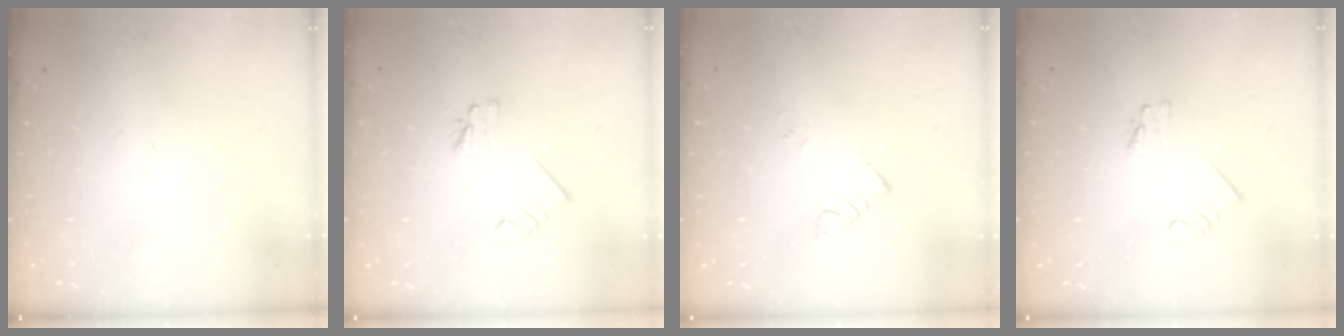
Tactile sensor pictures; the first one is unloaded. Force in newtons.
{"total": 2.3, "press": 2.3, "slide": 0.1}
{"total": 4.4, "press": 4.4, "slide": 0.1}
{"total": 1.6, "press": 1.5, "slide": 0.2}